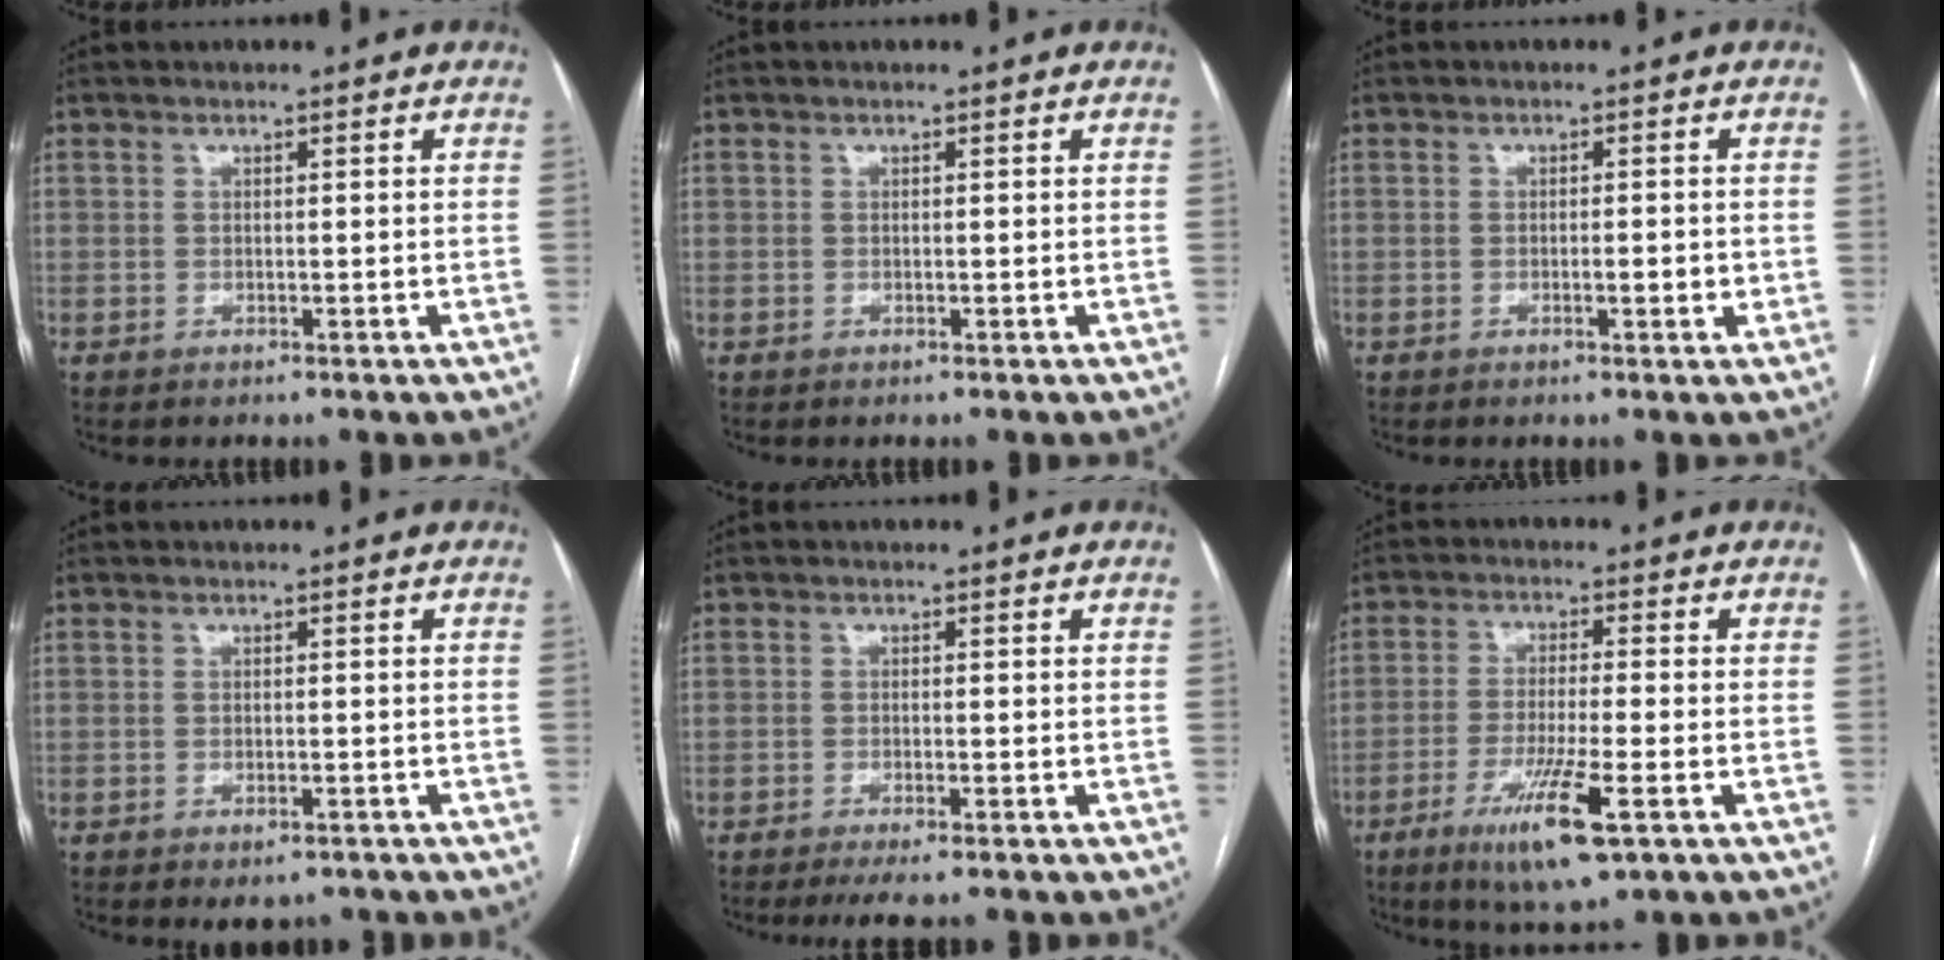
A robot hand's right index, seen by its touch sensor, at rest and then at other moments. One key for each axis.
{"total": 0.0}
{"total": 1.9, "fx": -0.4, "fy": 0.5, "fz": 1.7, "tx": -0.027, "ty": 0.000, "tz": -0.004}
{"total": 2.8, "fx": -2.1, "fy": 1.2, "fz": 1.5, "tx": -0.013, "ty": -0.002, "tz": -0.021}
{"total": 4.4, "fx": -3.5, "fy": 0.4, "fz": 2.6, "tx": -0.032, "ty": -0.007, "tz": -0.051}
{"total": 9.7, "fx": -4.8, "fy": 0.5, "fz": 8.4, "tx": -0.156, "ty": -0.026, "tz": -0.080}